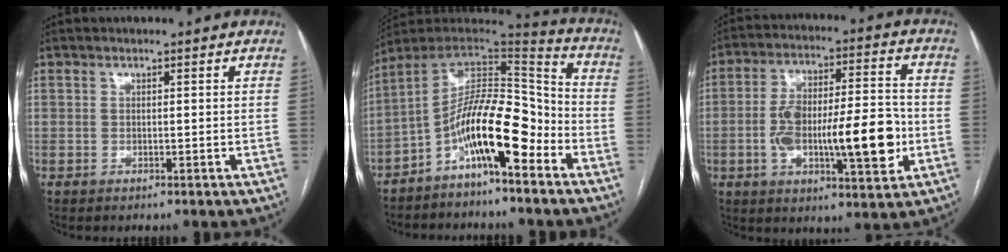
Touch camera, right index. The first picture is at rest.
{"total": 13.8, "force": [-6.7, 3.2, 11.6], "torque": [-0.199, 0.034, -0.117]}
{"total": 17.0, "force": [-3.1, 4.6, 16.0], "torque": [-0.268, 0.020, -0.043]}